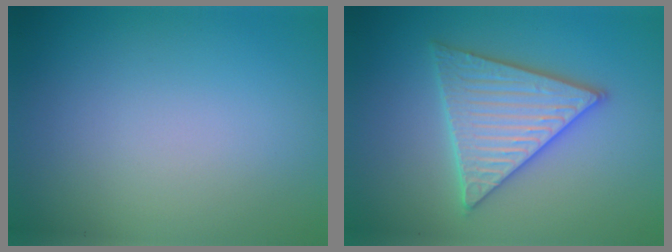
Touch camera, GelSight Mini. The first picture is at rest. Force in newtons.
{"total": 5.6, "press": 5.6, "slide": 0.5}